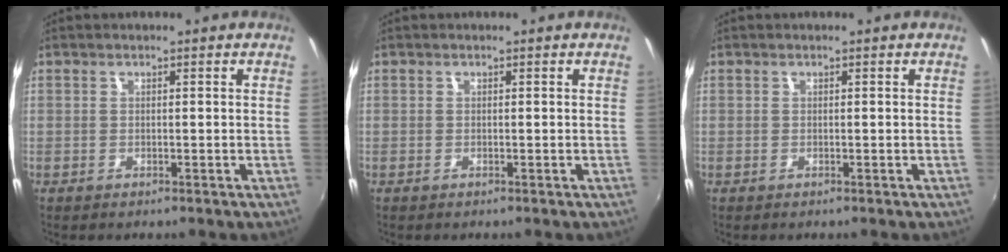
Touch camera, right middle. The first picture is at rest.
{"total": 0.0}
{"total": 0.0}